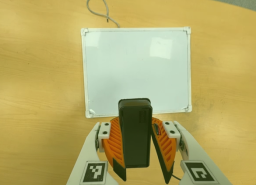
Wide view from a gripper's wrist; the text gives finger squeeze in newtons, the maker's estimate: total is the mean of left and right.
{"total": 8.3, "left": 8.8, "right": 7.8}